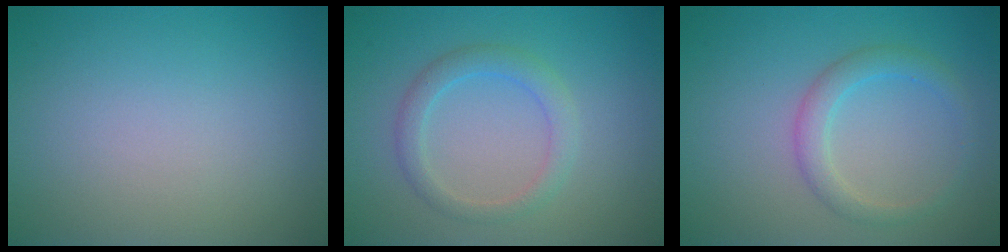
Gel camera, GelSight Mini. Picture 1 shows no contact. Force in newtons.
{"total": 2.4, "press": 2.4, "slide": 0.1}
{"total": 2.4, "press": 2.4, "slide": 0.1}